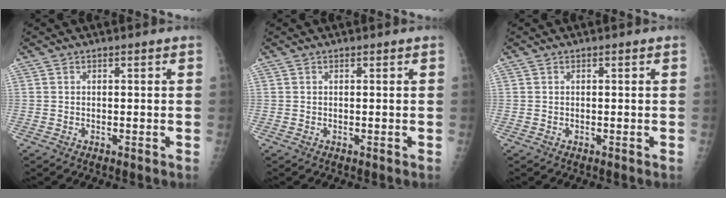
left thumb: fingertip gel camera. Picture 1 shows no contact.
{"total": 0.0}
{"total": 0.0}